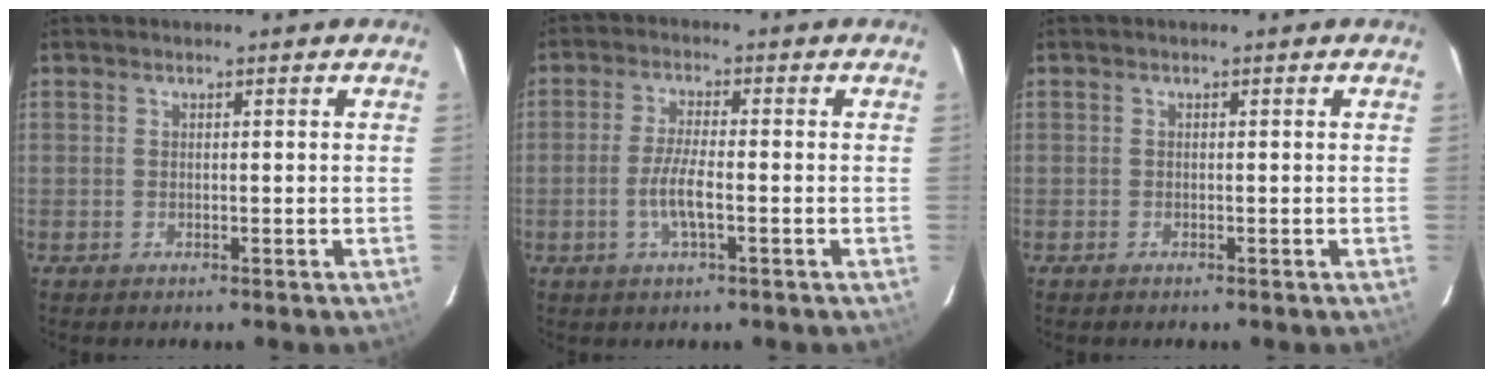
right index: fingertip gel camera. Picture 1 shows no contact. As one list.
[{"total": 5.2, "force": [-1.8, 1.0, 4.8], "torque": [-0.098, -0.003, -0.035]}, {"total": 0.0}]